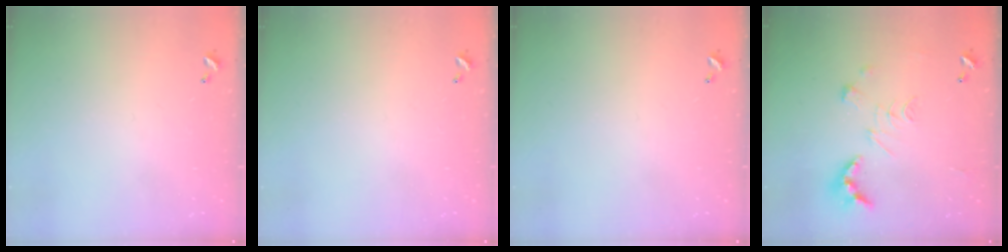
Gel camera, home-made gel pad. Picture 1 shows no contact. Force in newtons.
{"total": 0.0}
{"total": 0.0}
{"total": 2.5, "press": 2.0, "slide": 1.5}